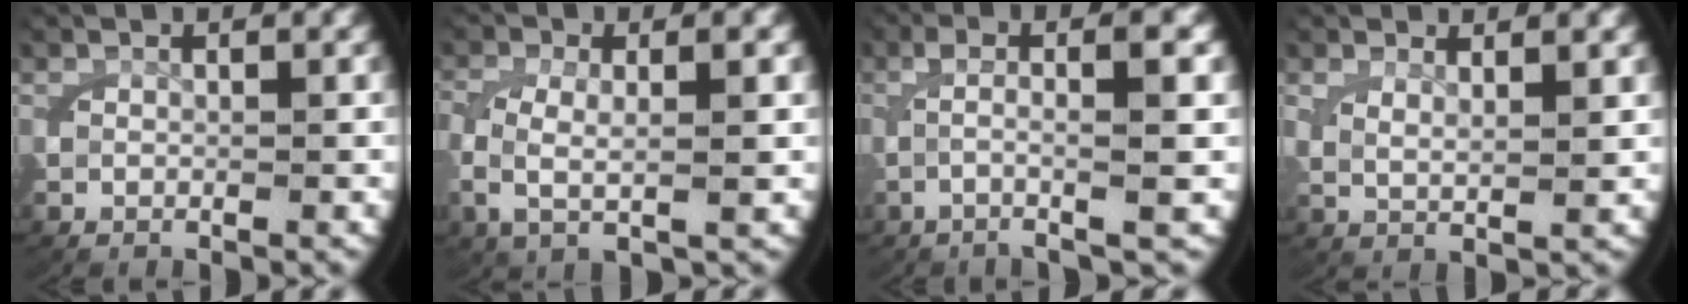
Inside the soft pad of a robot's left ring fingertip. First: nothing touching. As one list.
[{"total": 4.2, "force": [0.3, 1.8, 3.8], "torque": [-0.086, -0.005, 0.011]}, {"total": 5.5, "force": [0.3, 1.0, 5.4], "torque": [-0.095, 0.012, 0.000]}, {"total": 2.2, "force": [1.4, 0.6, 1.7], "torque": [-0.038, -0.009, 0.031]}]